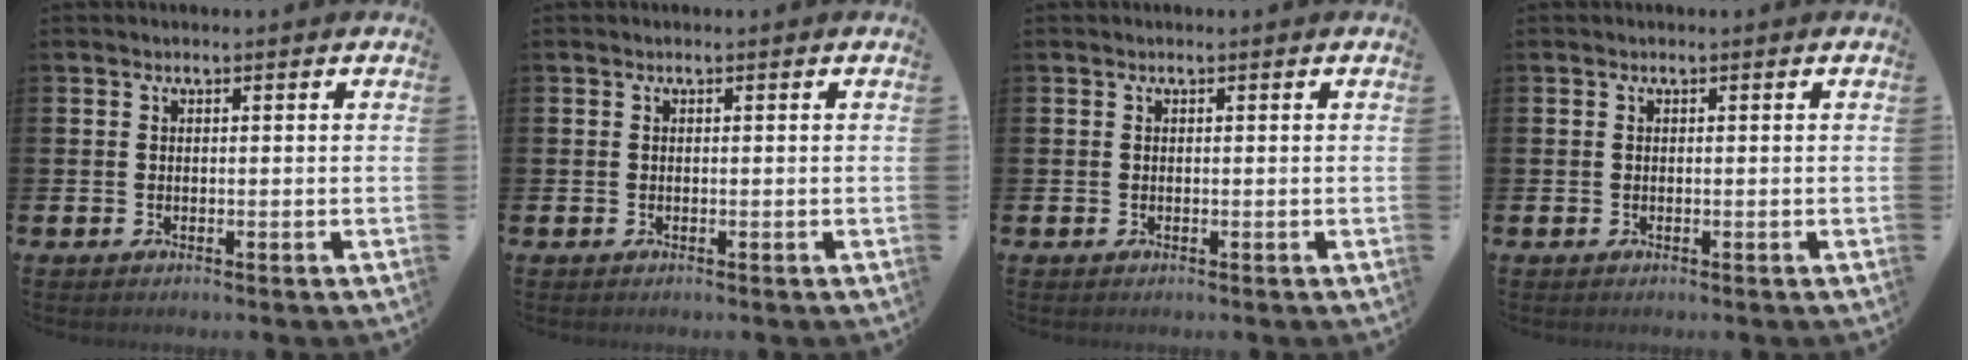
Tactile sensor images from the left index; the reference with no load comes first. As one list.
[{"total": 0.0}, {"total": 0.0}, {"total": 0.0}]